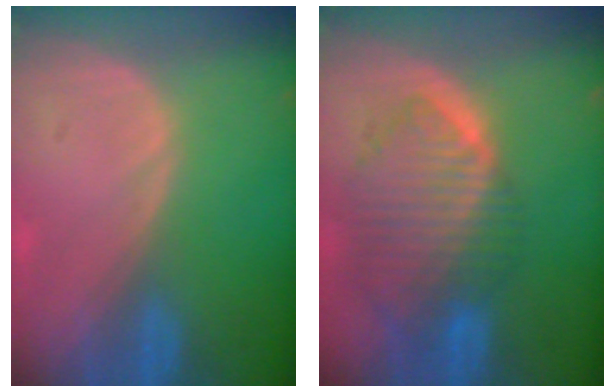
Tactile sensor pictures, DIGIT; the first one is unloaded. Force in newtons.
{"total": 10.0, "press": 8.6, "slide": 5.1}